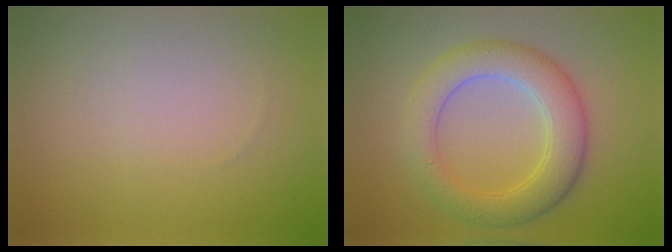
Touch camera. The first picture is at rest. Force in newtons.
{"total": 5.3, "press": 5.3, "slide": 0.1}